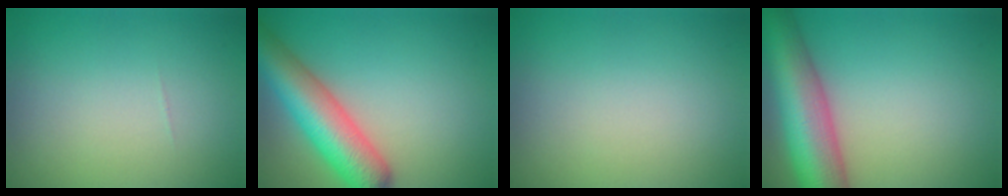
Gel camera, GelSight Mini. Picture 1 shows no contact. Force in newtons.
{"total": 7.6, "press": 7.6, "slide": 0.3}
{"total": 0.0}
{"total": 9.6, "press": 9.6, "slide": 0.3}